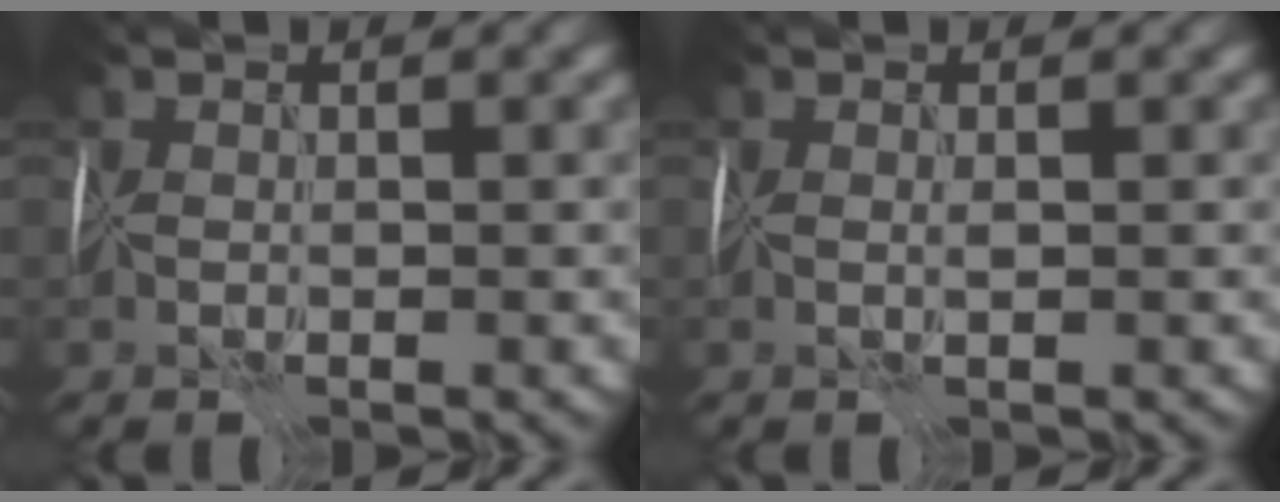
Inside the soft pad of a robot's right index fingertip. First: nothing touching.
{"total": 0.5, "force": [0.2, -0.1, 0.5], "torque": [-0.009, 0.003, 0.000]}